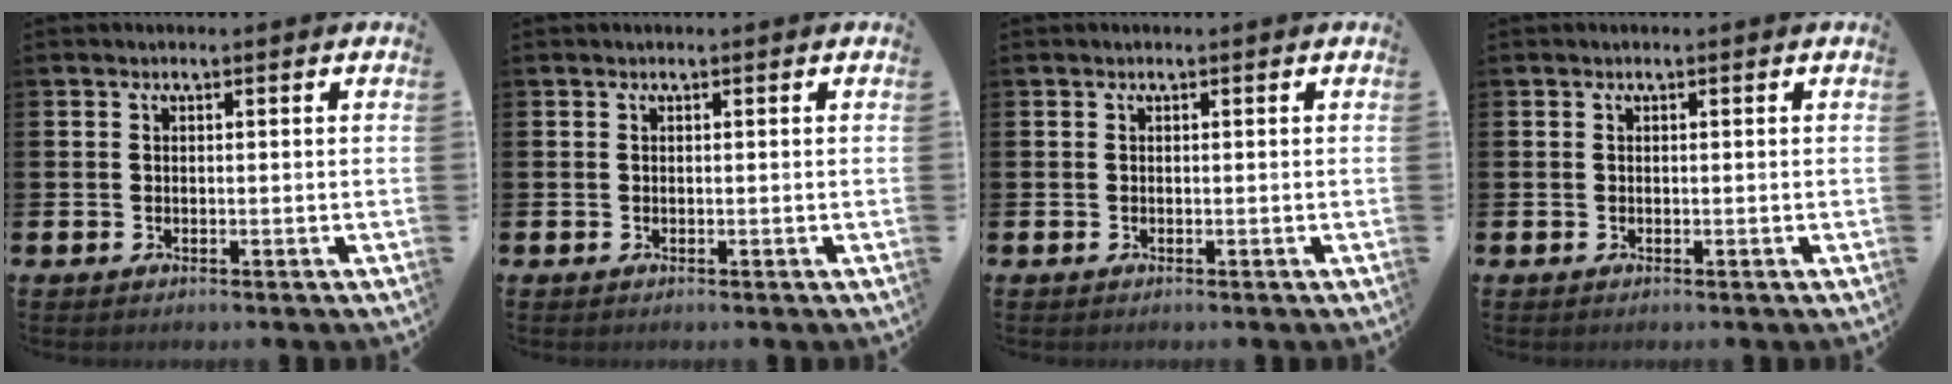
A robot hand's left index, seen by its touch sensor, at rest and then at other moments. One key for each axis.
{"total": 0.0}
{"total": 0.0}
{"total": 0.0}